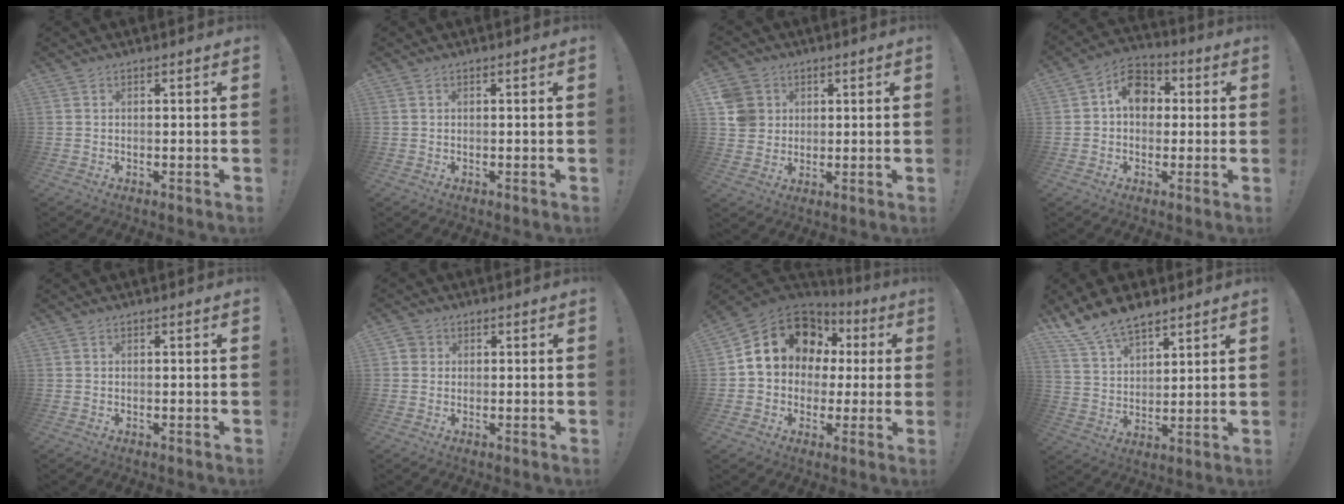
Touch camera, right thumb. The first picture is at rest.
{"total": 0.0}
{"total": 7.8, "force": [2.1, 7.3, 2.0], "torque": [-0.036, -0.004, 0.046]}
{"total": 10.0, "force": [1.6, 7.9, 5.9], "torque": [-0.079, 0.010, 0.032]}
{"total": 0.0}
{"total": 2.2, "force": [0.5, 2.1, 0.6], "torque": [-0.006, 0.002, 0.009]}
{"total": 14.4, "force": [5.2, 11.6, 6.8], "torque": [-0.102, -0.023, 0.109]}
{"total": 11.1, "force": [9.1, 4.7, 4.2], "torque": [-0.086, -0.057, 0.176]}